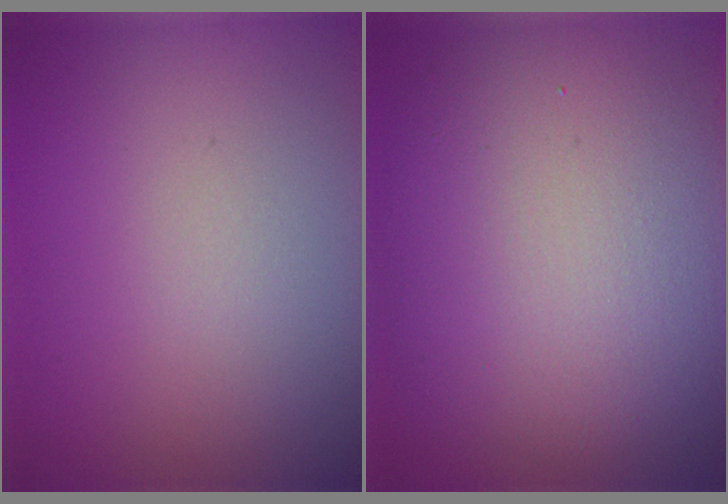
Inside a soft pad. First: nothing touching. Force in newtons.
{"total": 12.9, "press": 12.9, "slide": 1.1}